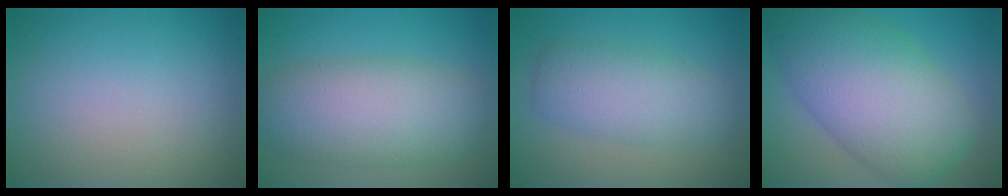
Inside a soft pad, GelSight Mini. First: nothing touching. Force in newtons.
{"total": 7.8, "press": 7.8, "slide": 0.3}
{"total": 3.7, "press": 3.7, "slide": 0.2}
{"total": 11.2, "press": 11.2, "slide": 0.4}